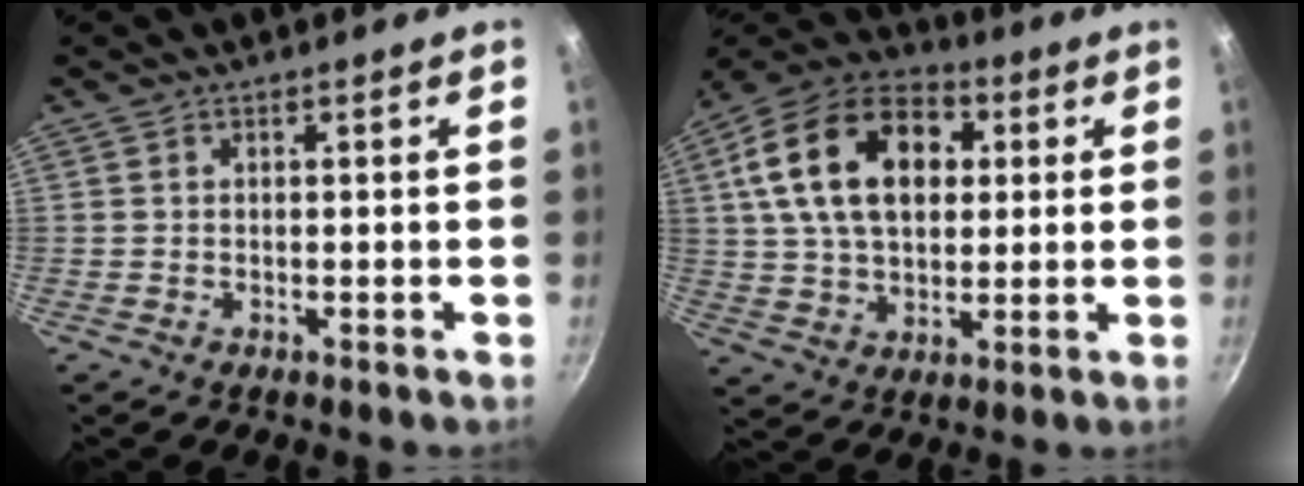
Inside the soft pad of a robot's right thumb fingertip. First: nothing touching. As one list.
[{"total": 21.1, "force": [5.1, 13.9, 15.0], "torque": [-0.239, 0.015, 0.076]}]